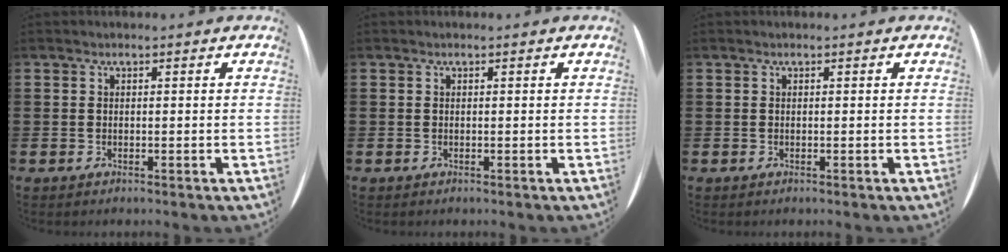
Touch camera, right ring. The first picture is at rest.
{"total": 0.0}
{"total": 0.0}